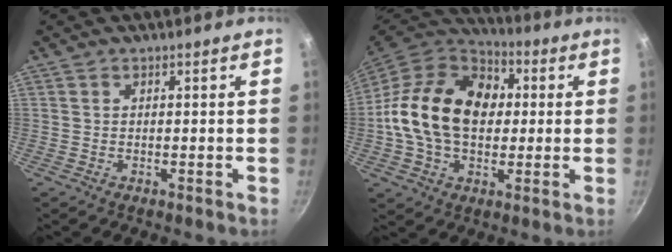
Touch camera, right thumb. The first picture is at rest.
{"total": 21.3, "force": [1.7, 15.2, 14.8], "torque": [-0.227, 0.029, 0.016]}